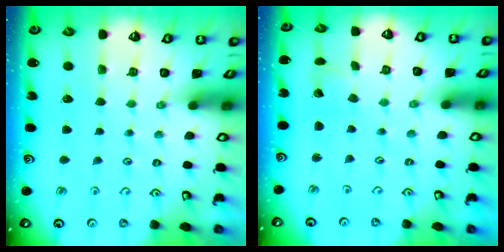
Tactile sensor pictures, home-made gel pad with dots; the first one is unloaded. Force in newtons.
{"total": 1.6, "press": 1.6, "slide": 0.1}